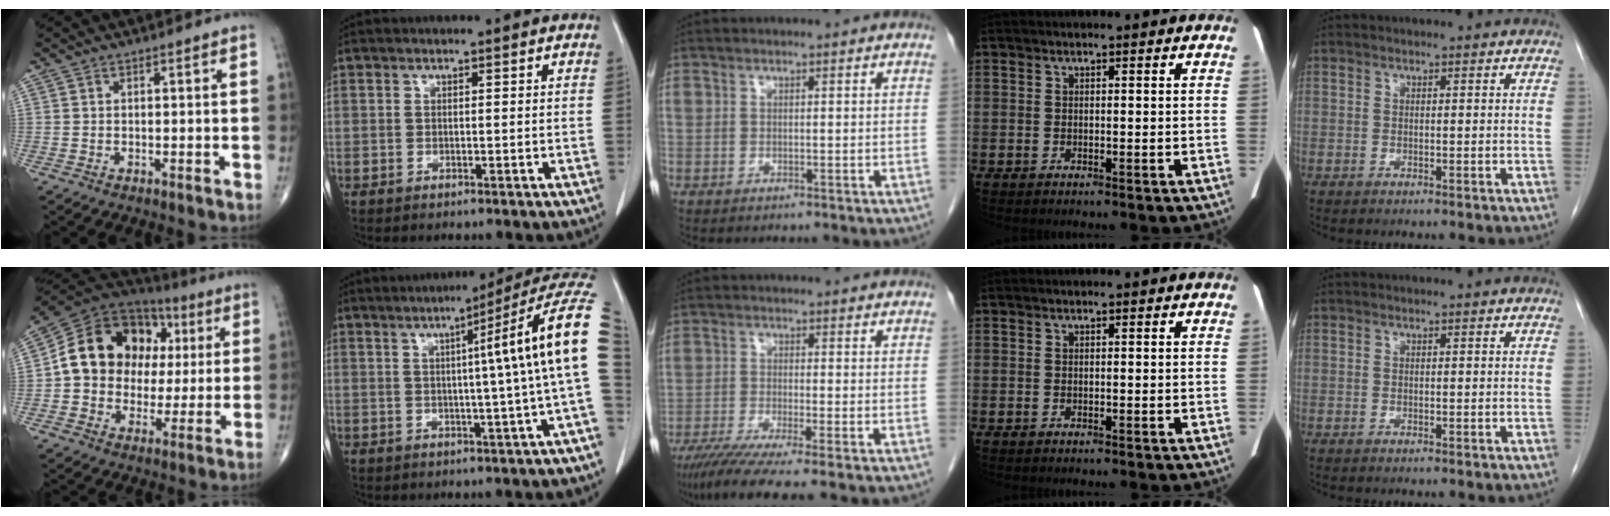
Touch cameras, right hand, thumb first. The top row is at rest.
{"thumb": {"total": 19.4, "force": [2.8, 15.5, 11.4], "torque": [-0.154, 0.032, 0.047]}, "index": {"total": 13.4, "force": [2.5, -2.0, 13.0], "torque": [-0.155, 0.022, 0.024]}, "middle": {"total": 8.4, "force": [-6.4, -0.8, 5.4], "torque": [-0.083, -0.025, -0.106]}}